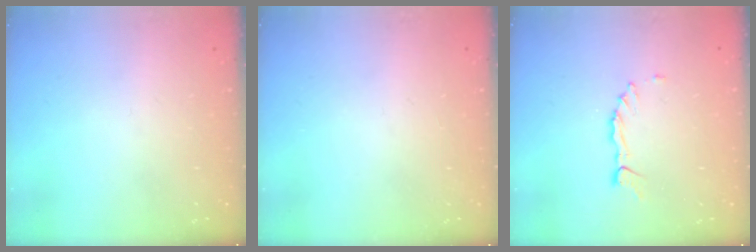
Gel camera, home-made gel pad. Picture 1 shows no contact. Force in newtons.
{"total": 0.0}
{"total": 1.4, "press": 1.4, "slide": 0.3}